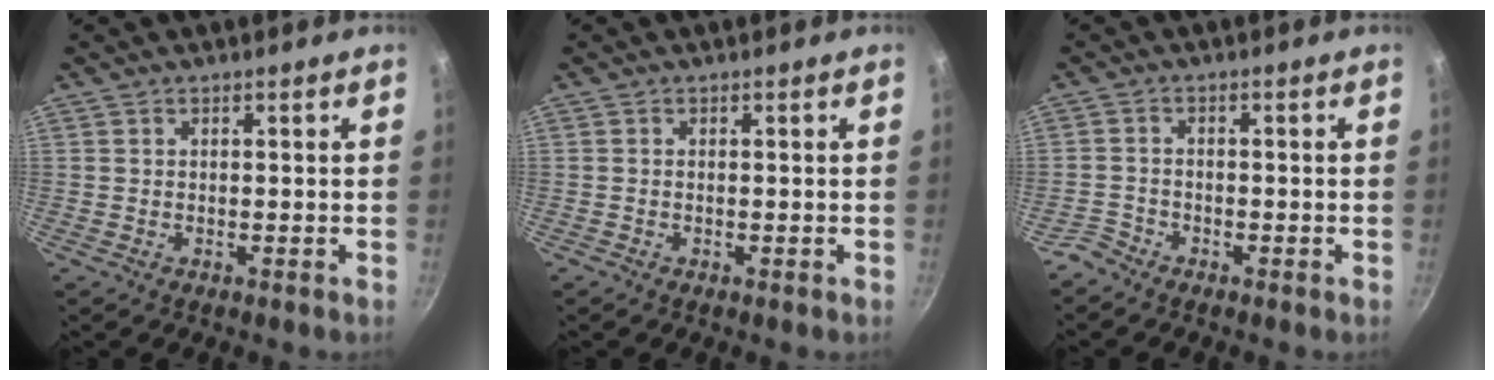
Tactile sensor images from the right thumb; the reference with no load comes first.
{"total": 0.0}
{"total": 2.6, "force": [-2.2, 1.2, 0.3], "torque": [-0.005, 0.023, -0.047]}